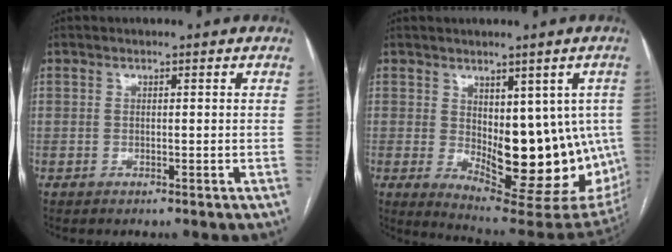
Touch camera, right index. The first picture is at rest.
{"total": 17.8, "force": [-1.4, 7.9, 15.9], "torque": [-0.168, -0.009, 0.008]}